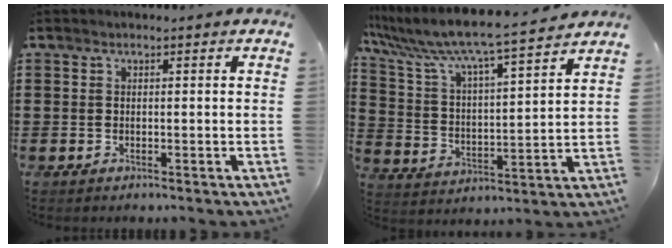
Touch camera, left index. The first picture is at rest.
{"total": 6.9, "force": [6.2, 0.0, 2.9], "torque": [-0.088, -0.049, 0.097]}